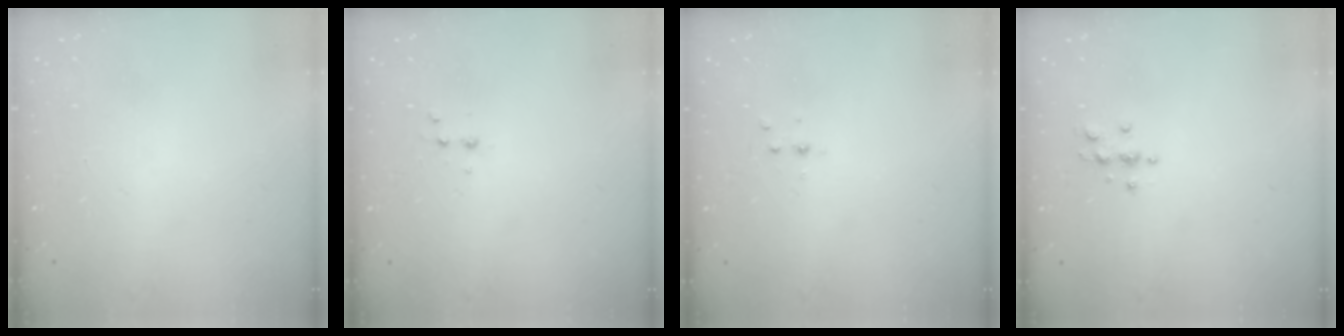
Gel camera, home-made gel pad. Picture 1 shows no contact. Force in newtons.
{"total": 2.6, "press": 2.5, "slide": 0.8}
{"total": 3.0, "press": 2.6, "slide": 1.5}
{"total": 3.2, "press": 3.2, "slide": 0.5}